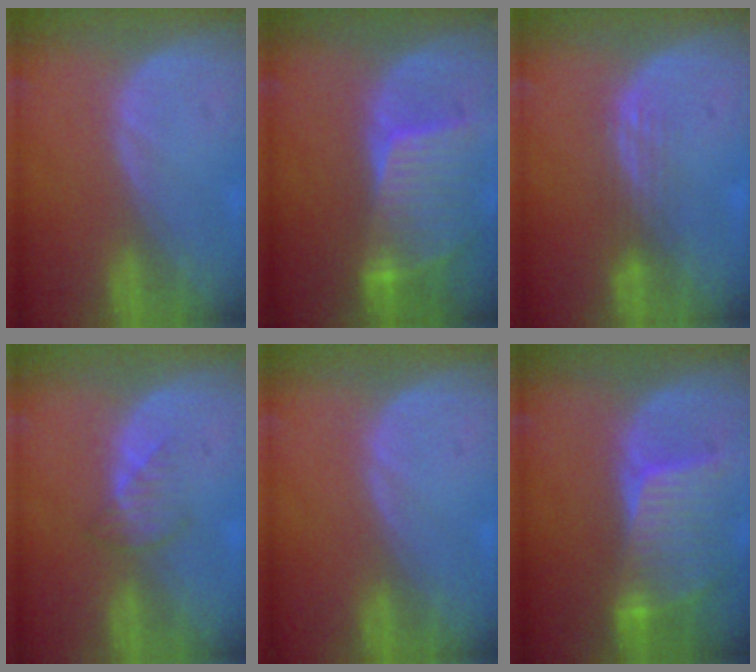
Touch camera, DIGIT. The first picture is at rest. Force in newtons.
{"total": 8.7, "press": 7.8, "slide": 3.9}
{"total": 3.0, "press": 2.5, "slide": 1.7}
{"total": 2.5, "press": 2.5, "slide": 0.3}
{"total": 0.0}
{"total": 8.6, "press": 7.7, "slide": 3.8}